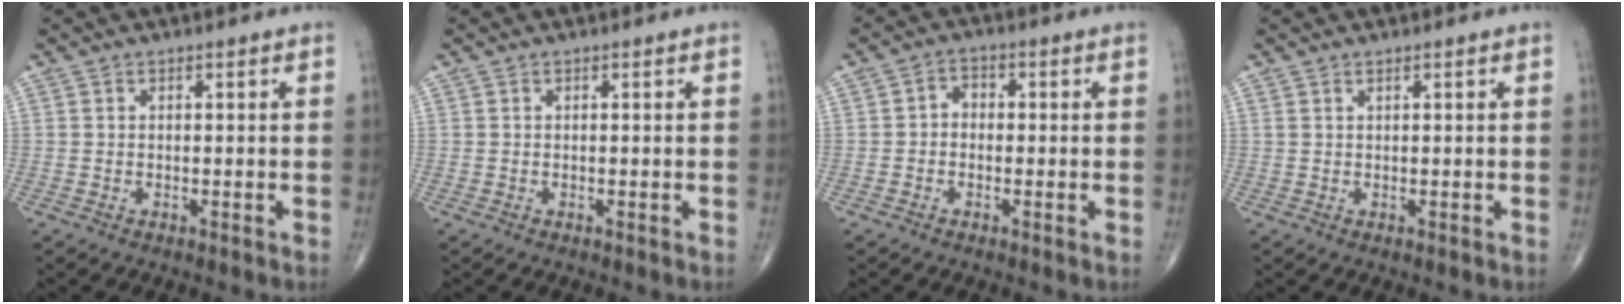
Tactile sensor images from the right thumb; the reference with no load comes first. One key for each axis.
{"total": 0.0}
{"total": 3.0, "fx": -0.1, "fy": 2.4, "fz": 1.8, "tx": -0.014, "ty": 0.018, "tz": -0.010}
{"total": 0.7, "fx": 0.6, "fy": 0.2, "fz": 0.3, "tx": -0.009, "ty": 0.001, "tz": 0.015}